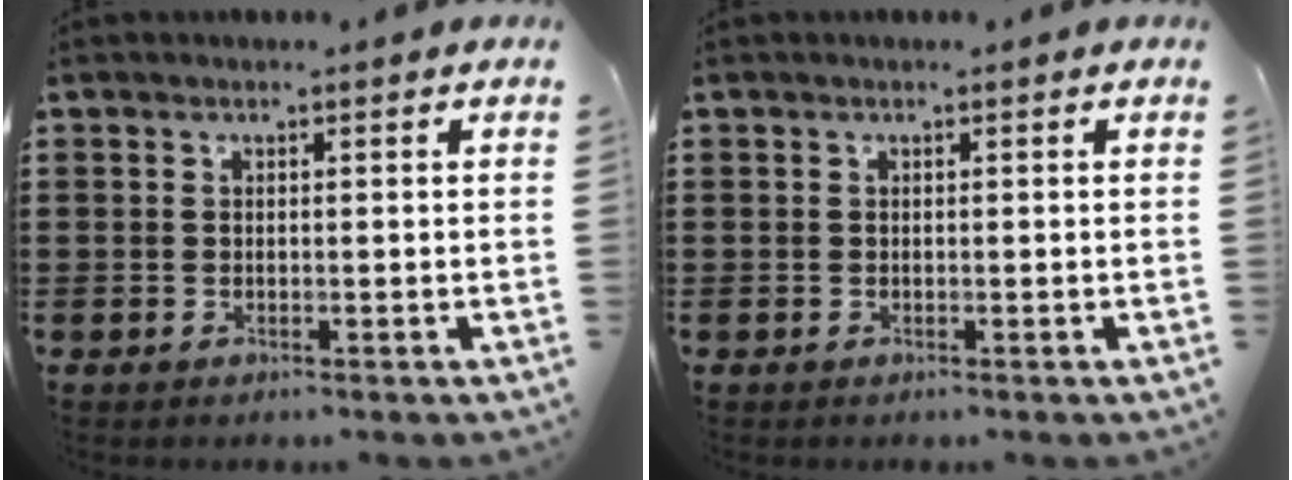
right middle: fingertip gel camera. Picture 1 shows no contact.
{"total": 0.0}